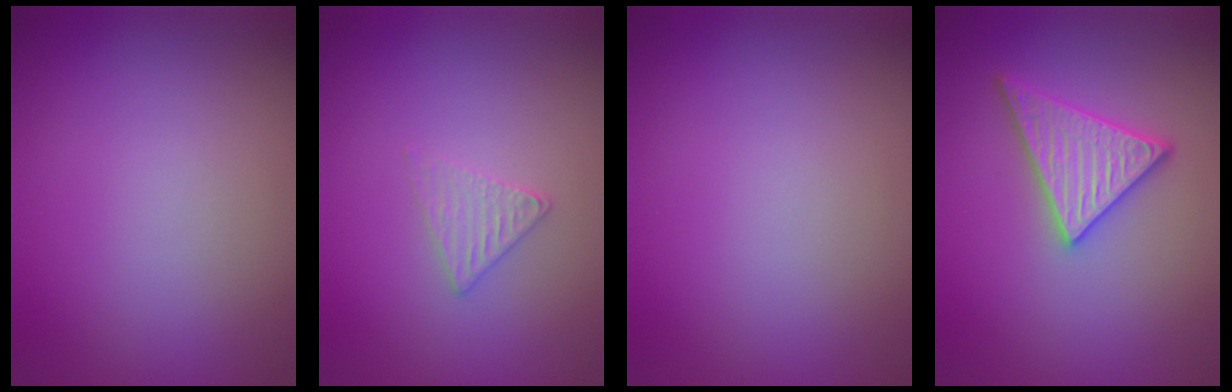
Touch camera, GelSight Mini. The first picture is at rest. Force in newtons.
{"total": 1.6, "press": 1.6, "slide": 0.2}
{"total": 0.0}
{"total": 4.1, "press": 3.8, "slide": 1.6}